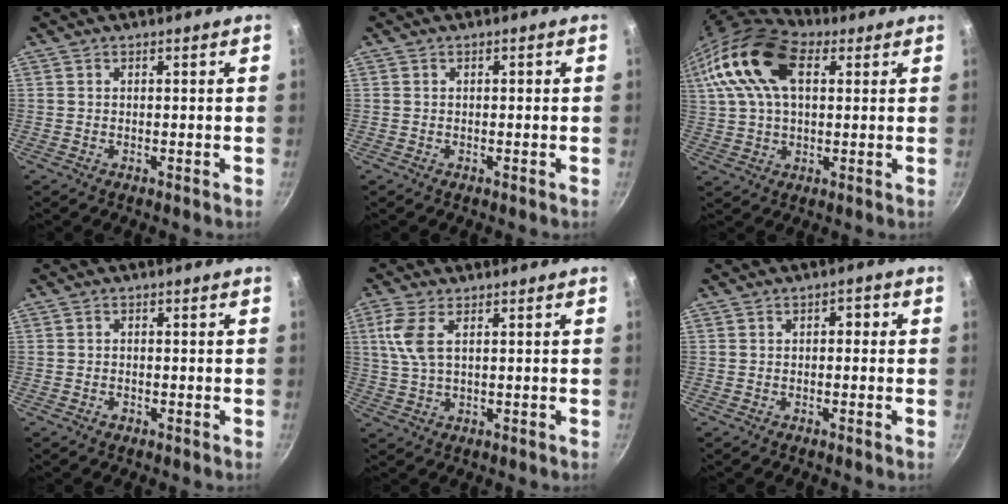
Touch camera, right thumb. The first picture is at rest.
{"total": 0.6, "force": [0.1, 0.3, 0.5], "torque": [-0.003, 0.004, 0.002]}
{"total": 18.4, "force": [6.5, 10.8, 13.4], "torque": [-0.260, 0.011, 0.107]}
{"total": 1.0, "force": [-0.6, 0.8, 0.3], "torque": [-0.002, 0.001, -0.009]}
{"total": 6.2, "force": [2.1, 2.7, 5.2], "torque": [-0.117, 0.002, 0.045]}
{"total": 2.1, "force": [0.2, 1.4, 1.6], "torque": [-0.014, 0.006, -0.003]}